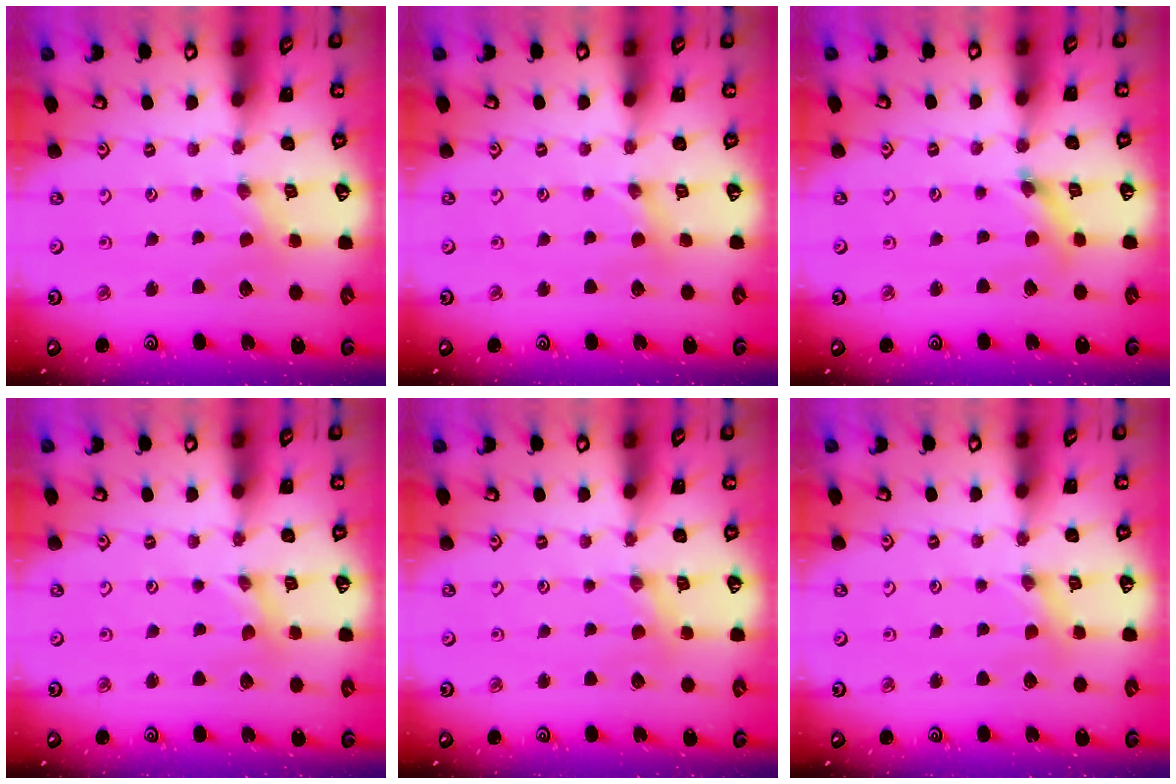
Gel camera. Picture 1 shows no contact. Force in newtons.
{"total": 2.3, "press": 2.3, "slide": 0.3}
{"total": 3.7, "press": 3.6, "slide": 0.5}
{"total": 0.0}
{"total": 1.7, "press": 1.7, "slide": 0.3}
{"total": 0.0}